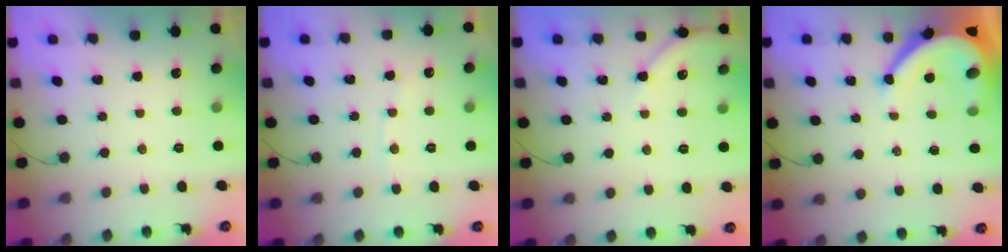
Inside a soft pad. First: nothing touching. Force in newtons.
{"total": 4.3, "press": 4.3, "slide": 0.6}
{"total": 5.1, "press": 5.1, "slide": 0.8}
{"total": 8.5, "press": 8.5, "slide": 1.1}